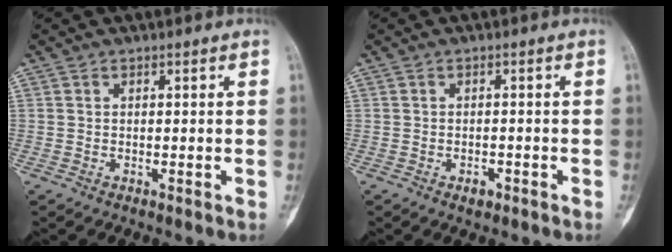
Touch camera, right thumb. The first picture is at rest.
{"total": 1.8, "force": [-1.0, 1.0, 1.1], "torque": [-0.016, 0.004, -0.014]}